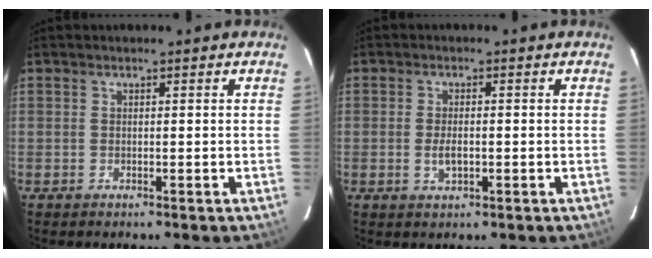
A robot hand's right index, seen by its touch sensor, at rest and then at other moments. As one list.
[{"total": 3.0, "force": [-0.7, 1.4, 2.6], "torque": [-0.047, -0.005, -0.010]}]